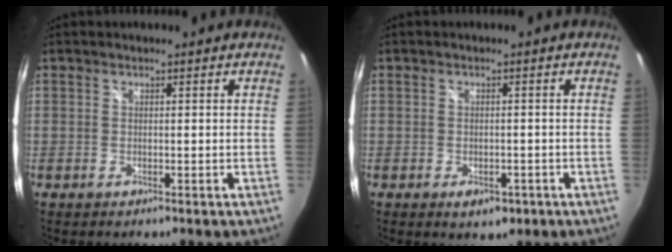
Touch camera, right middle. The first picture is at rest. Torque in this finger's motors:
{"motor_torque": [0.42, -0.38, 0.19, 0.04]}